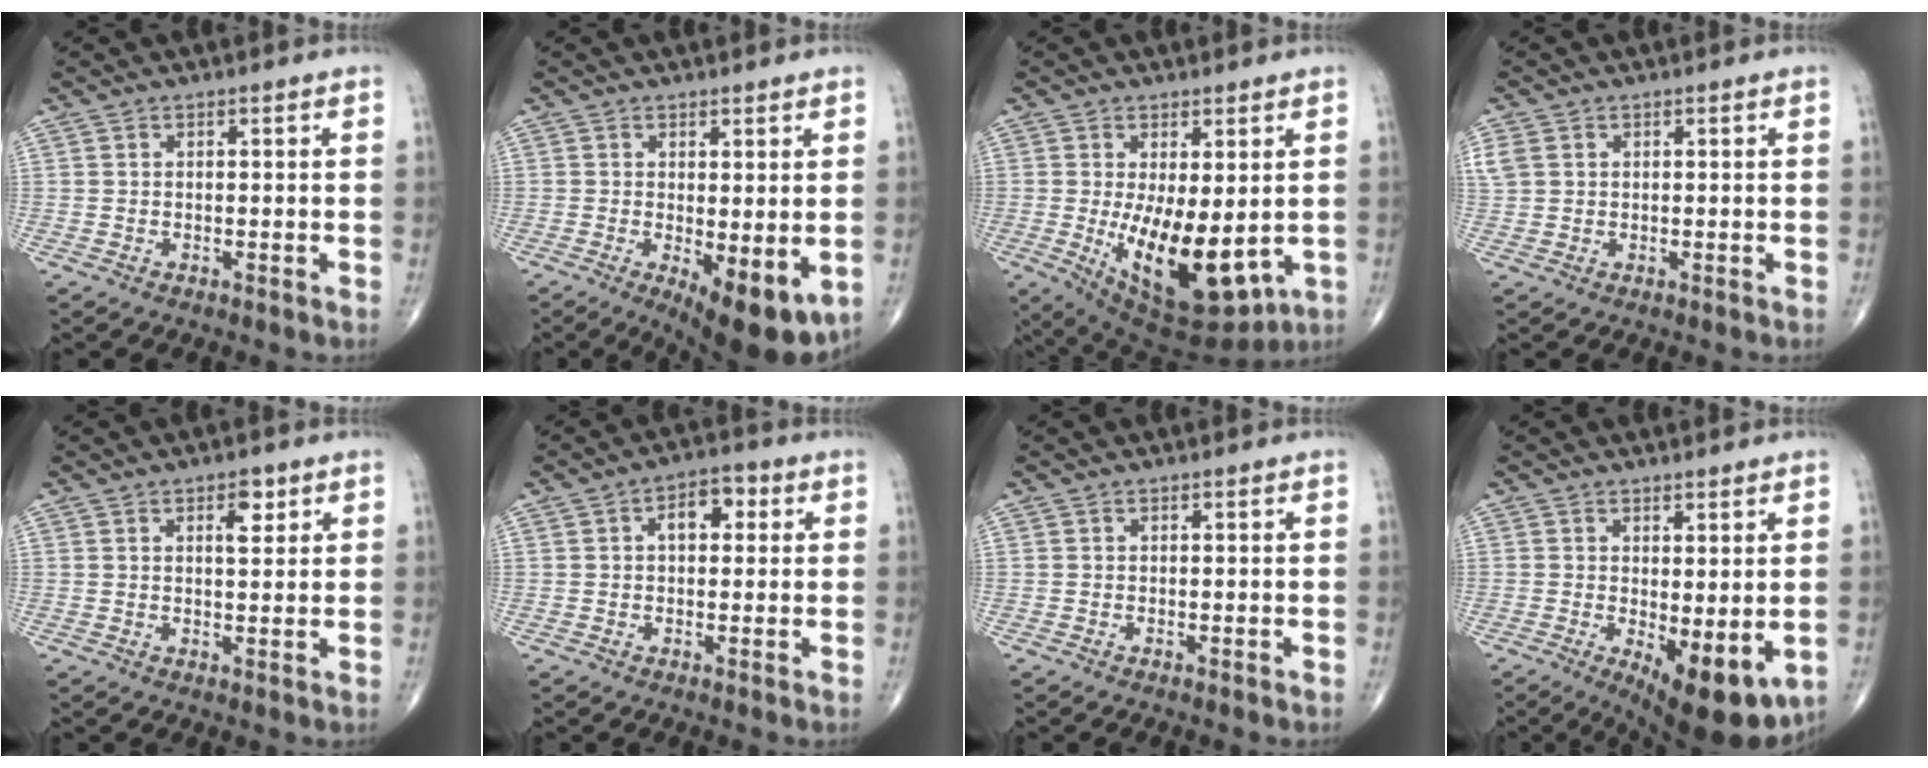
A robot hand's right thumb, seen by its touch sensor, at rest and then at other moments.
{"total": 9.6, "force": [-2.3, 3.5, 8.7], "torque": [-0.116, -0.025, -0.022]}
{"total": 15.4, "force": [-1.8, 6.7, 13.7], "torque": [-0.216, -0.033, -0.003]}
{"total": 3.2, "force": [0.9, 2.6, 1.7], "torque": [-0.048, 0.011, 0.024]}
{"total": 3.8, "force": [1.8, 1.7, 2.9], "torque": [-0.031, -0.009, 0.026]}
{"total": 5.7, "force": [1.3, 3.5, 4.3], "torque": [-0.047, 0.013, 0.012]}
{"total": 0.0}
{"total": 10.7, "force": [-2.4, 4.0, 9.7], "torque": [-0.127, -0.025, -0.020]}